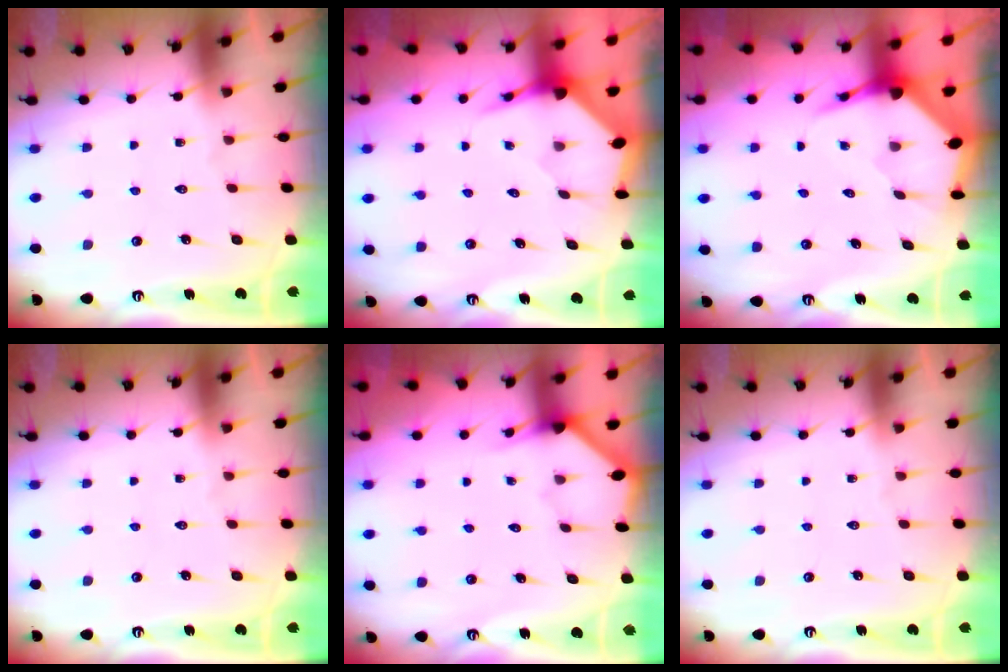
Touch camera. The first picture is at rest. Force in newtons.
{"total": 3.6, "press": 3.6, "slide": 0.4}
{"total": 4.3, "press": 4.3, "slide": 0.5}
{"total": 0.0}
{"total": 2.5, "press": 2.5, "slide": 0.2}
{"total": 0.0}